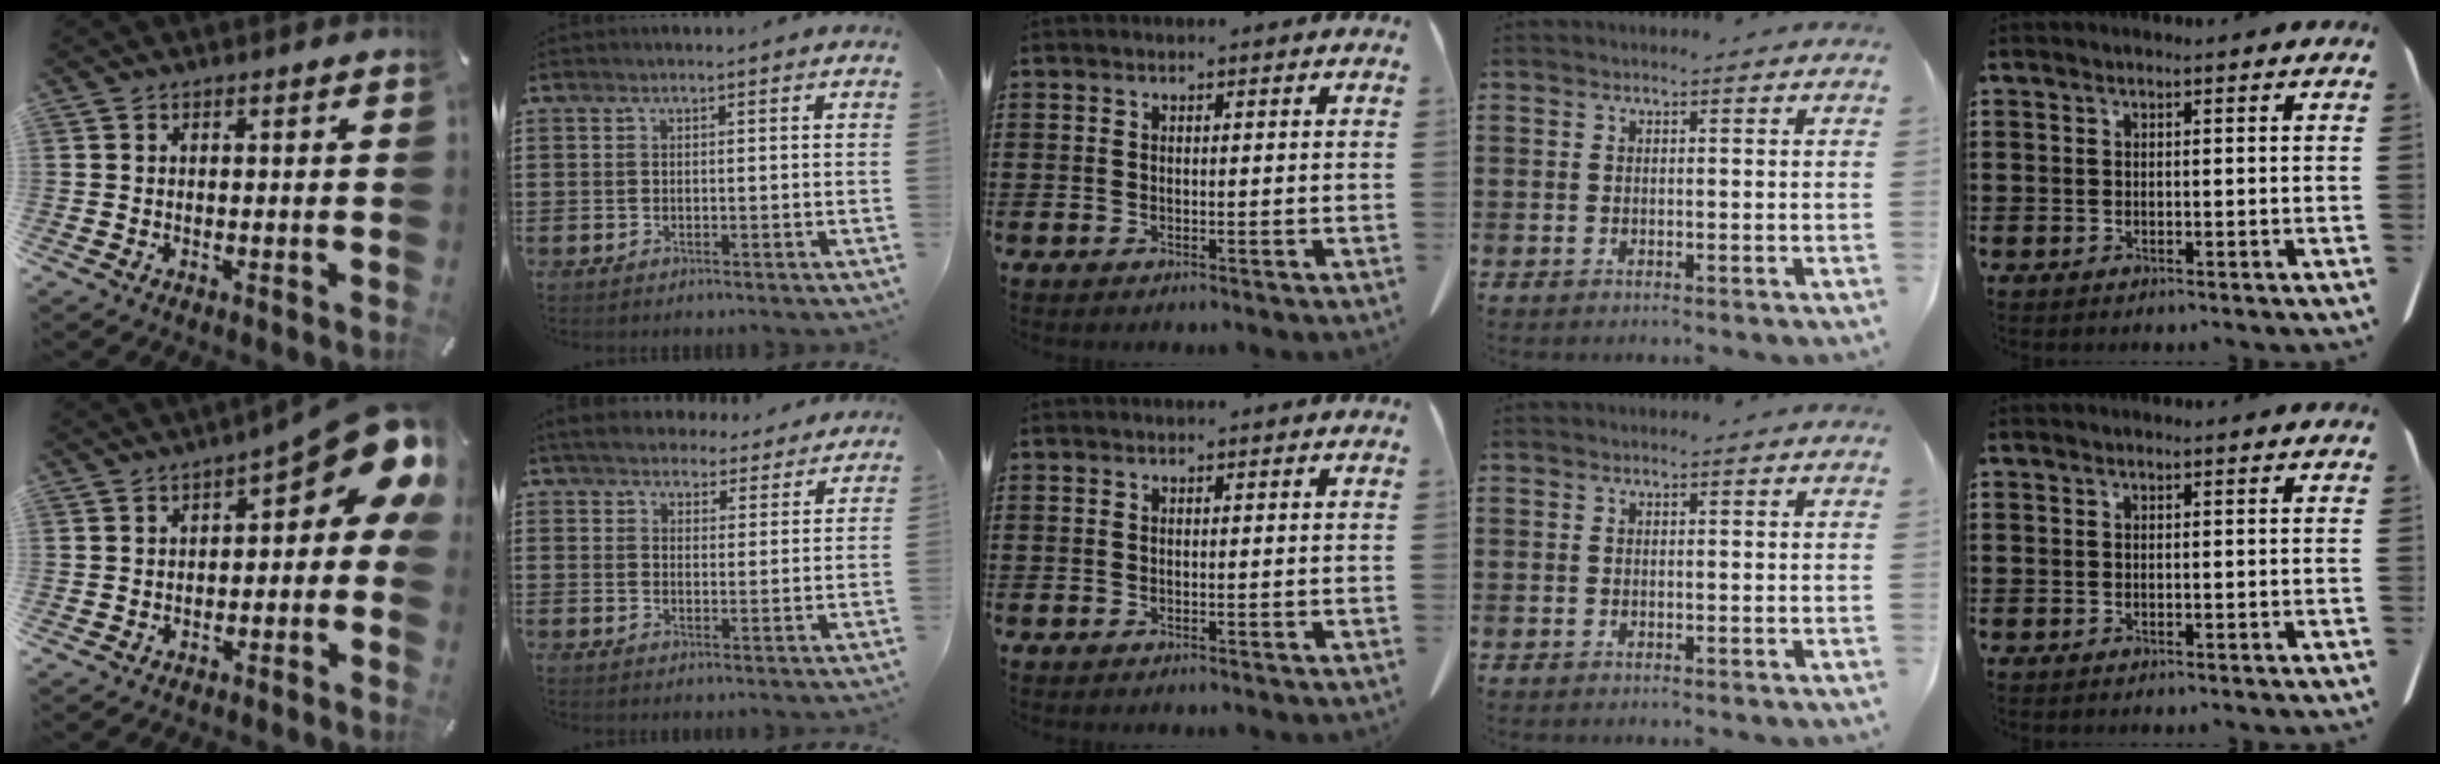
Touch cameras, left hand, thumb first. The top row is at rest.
{"thumb": {"total": 12.1, "force": [4.5, 4.7, 10.2], "torque": [-0.124, -0.036, 0.072]}, "index": {"total": 4.6, "force": [4.5, 0.9, 0.6], "torque": [-0.033, -0.020, 0.081]}}